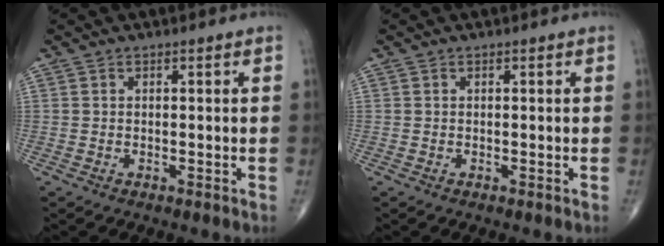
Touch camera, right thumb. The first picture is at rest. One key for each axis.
{"total": 0.0}